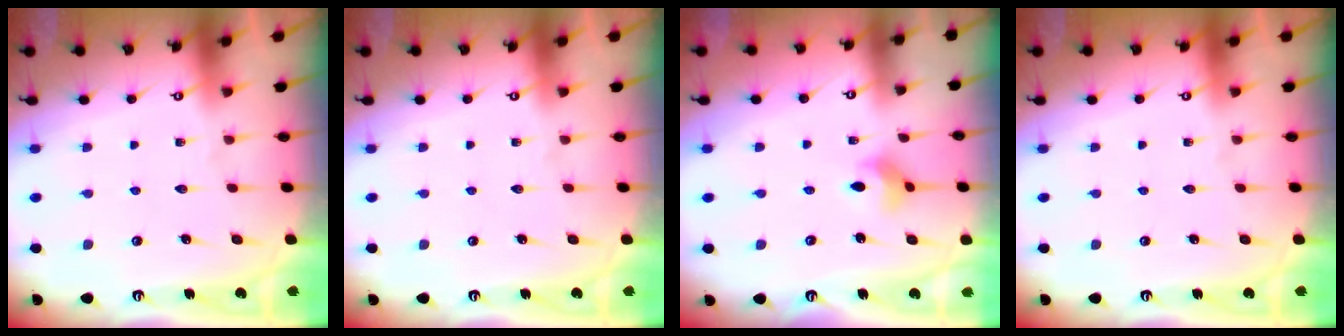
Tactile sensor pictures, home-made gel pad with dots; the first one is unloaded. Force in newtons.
{"total": 0.0}
{"total": 3.8, "press": 3.8, "slide": 0.6}
{"total": 0.0}